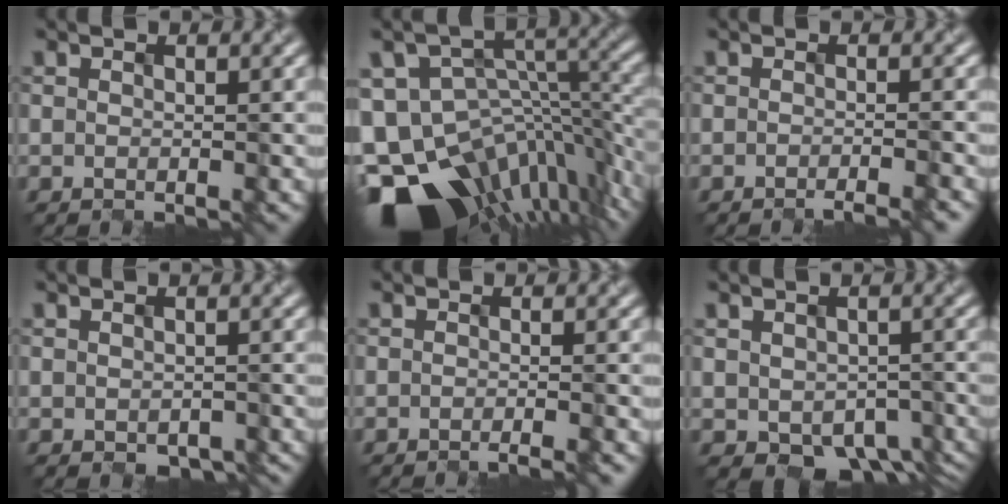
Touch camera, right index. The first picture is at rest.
{"total": 14.6, "force": [-8.0, 8.7, 8.6], "torque": [-0.189, -0.012, -0.106]}
{"total": 1.9, "force": [-1.4, 0.1, 1.2], "torque": [-0.009, -0.002, -0.022]}
{"total": 1.3, "force": [-0.9, 0.7, 0.6], "torque": [-0.010, -0.004, 0.005]}
{"total": 1.4, "force": [-1.1, 0.1, 0.9], "torque": [-0.009, 0.000, -0.019]}
{"total": 5.1, "force": [-1.9, 3.6, 3.1], "torque": [-0.044, -0.018, 0.001]}